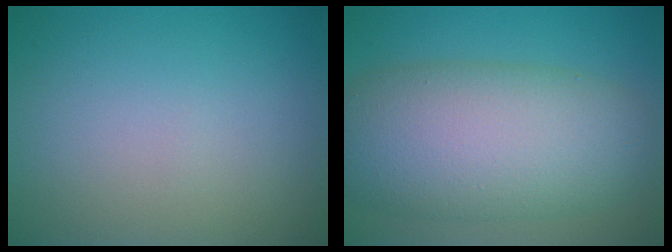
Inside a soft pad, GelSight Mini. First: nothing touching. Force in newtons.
{"total": 10.8, "press": 10.8, "slide": 0.7}